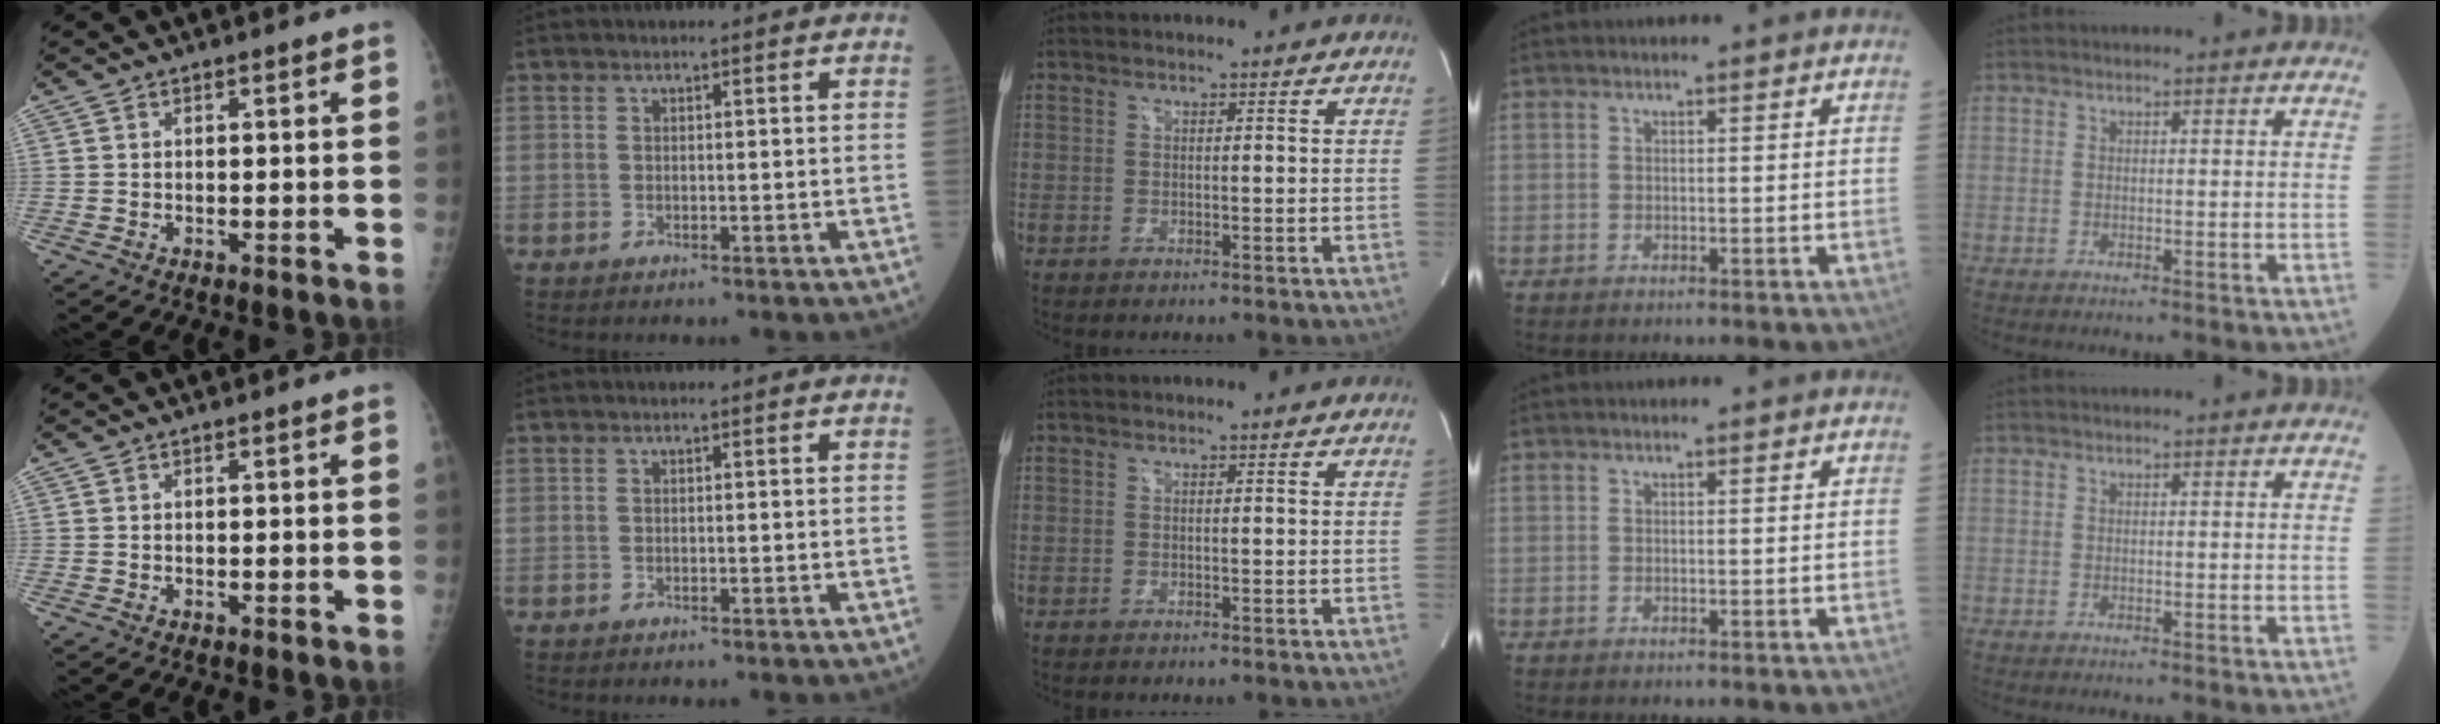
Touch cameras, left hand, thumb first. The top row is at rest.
{}